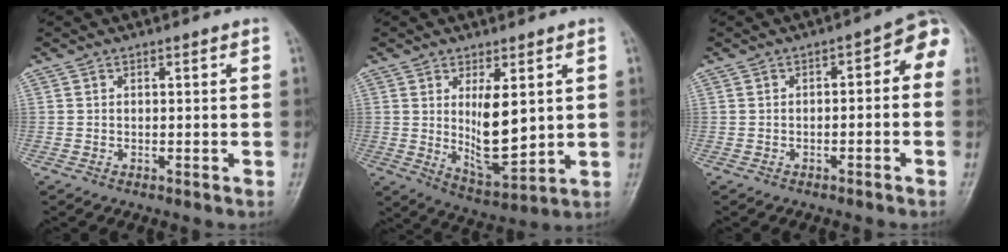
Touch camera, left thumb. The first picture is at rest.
{"total": 10.4, "force": [1.7, 4.3, 9.3], "torque": [-0.133, -0.033, 0.046]}
{"total": 5.8, "force": [-0.7, 2.7, 5.1], "torque": [-0.046, 0.043, -0.017]}